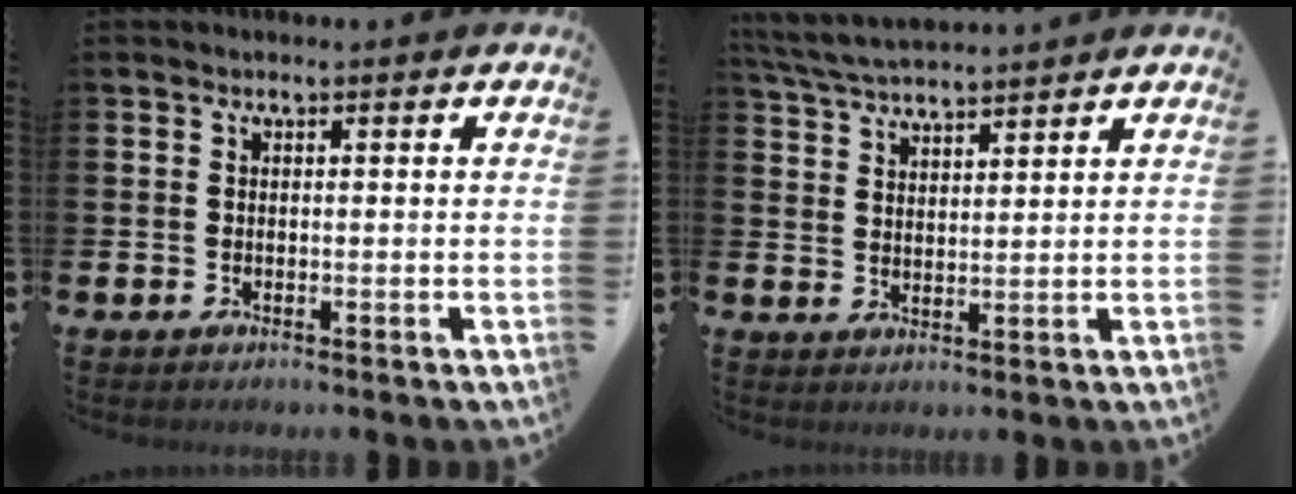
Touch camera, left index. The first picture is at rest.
{"total": 4.9, "force": [4.8, 0.4, 0.9], "torque": [-0.040, -0.021, 0.088]}